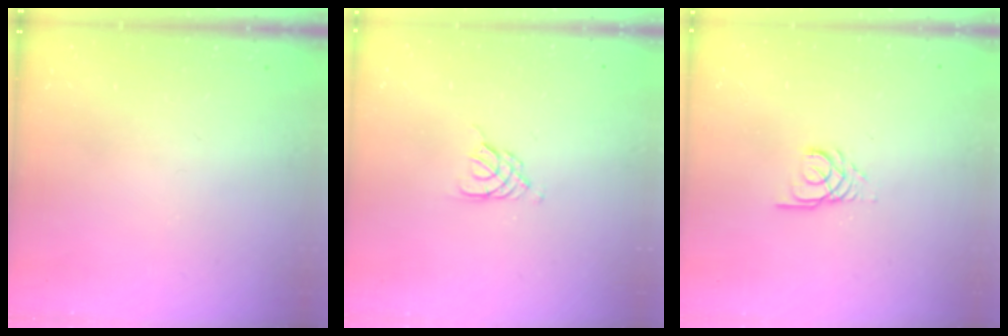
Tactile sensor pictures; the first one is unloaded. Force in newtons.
{"total": 4.1, "press": 4.1, "slide": 0.6}
{"total": 3.9, "press": 3.9, "slide": 0.3}